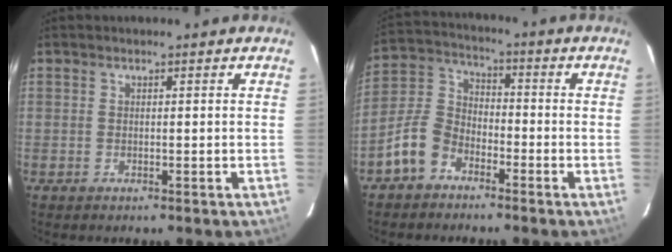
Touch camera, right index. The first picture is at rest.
{"total": 8.5, "force": [-5.4, 5.5, 3.7], "torque": [-0.086, 0.027, -0.109]}